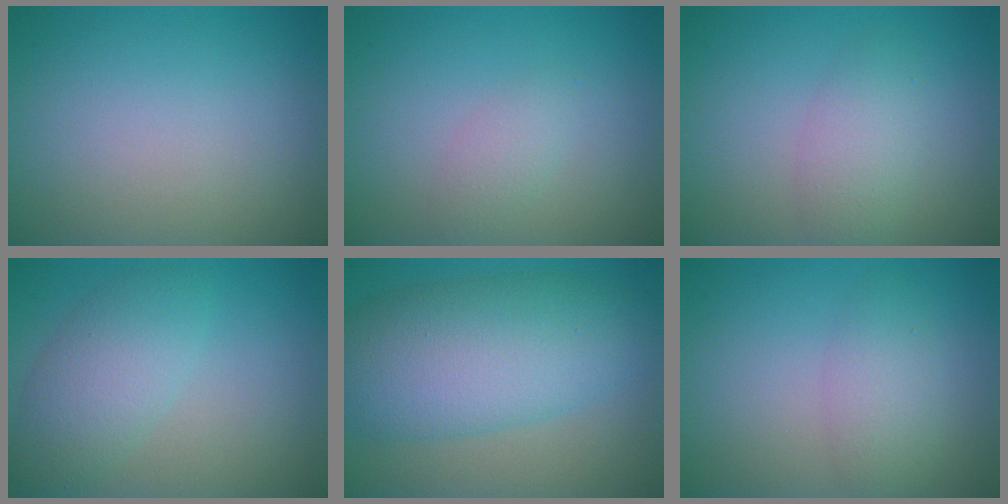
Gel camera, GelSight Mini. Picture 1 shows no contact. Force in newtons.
{"total": 1.4, "press": 1.4, "slide": 0.1}
{"total": 2.7, "press": 2.7, "slide": 0.2}
{"total": 4.4, "press": 4.3, "slide": 0.2}
{"total": 9.9, "press": 9.8, "slide": 0.1}
{"total": 2.8, "press": 2.8, "slide": 0.2}